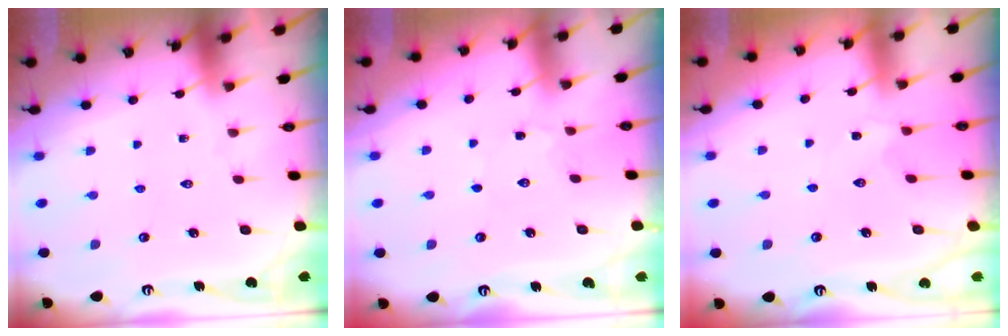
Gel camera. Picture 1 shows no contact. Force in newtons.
{"total": 1.8, "press": 1.8, "slide": 0.4}
{"total": 1.5, "press": 1.4, "slide": 0.6}